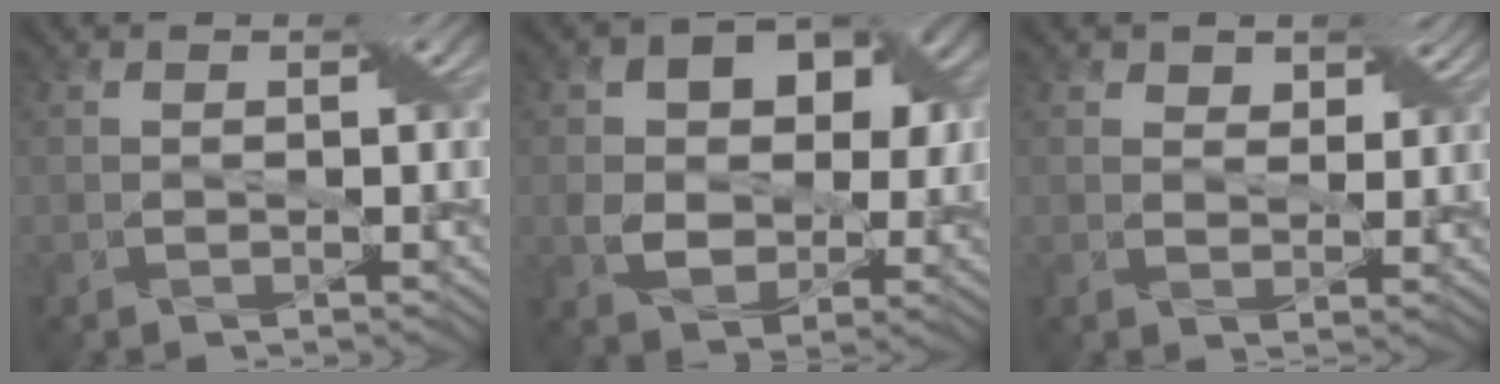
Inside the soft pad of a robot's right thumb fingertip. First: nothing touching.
{"total": 10.4, "force": [1.6, 7.7, 6.7], "torque": [-0.112, 0.000, 0.018]}
{"total": 4.0, "force": [2.5, 2.4, 2.0], "torque": [-0.042, -0.005, 0.038]}